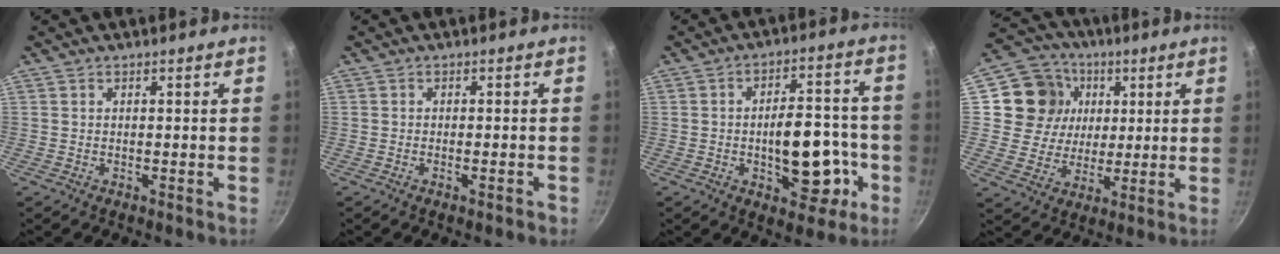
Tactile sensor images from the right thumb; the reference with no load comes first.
{"total": 1.7, "force": [-0.9, 0.4, 1.4], "torque": [-0.022, 0.007, -0.017]}
{"total": 14.0, "force": [-3.8, 7.4, 11.2], "torque": [-0.111, 0.037, -0.044]}
{"total": 13.5, "force": [3.4, 12.2, 4.6], "torque": [-0.057, 0.001, 0.054]}